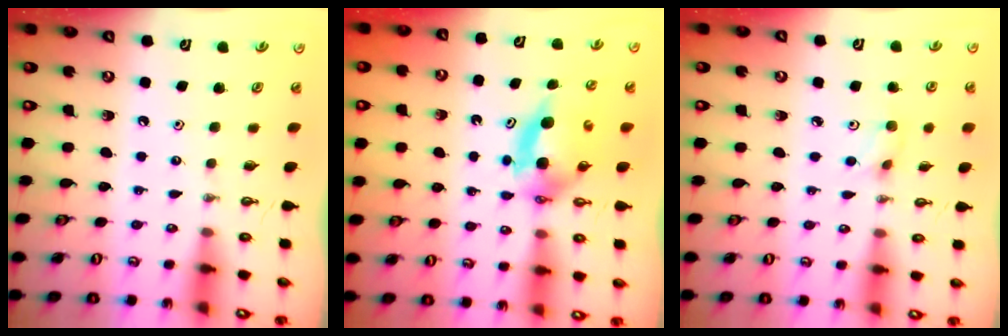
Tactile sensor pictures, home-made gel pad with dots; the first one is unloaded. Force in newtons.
{"total": 5.8, "press": 5.6, "slide": 1.4}
{"total": 5.0, "press": 4.9, "slide": 1.0}